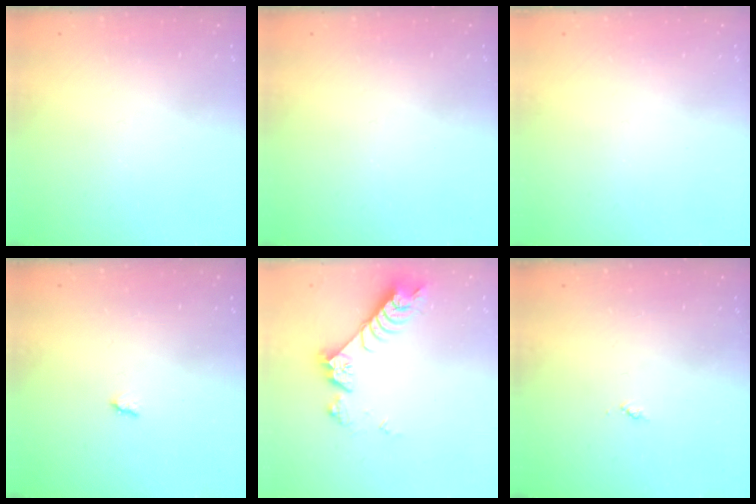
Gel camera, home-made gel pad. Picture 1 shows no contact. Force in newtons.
{"total": 0.0}
{"total": 0.0}
{"total": 1.7, "press": 1.6, "slide": 0.3}
{"total": 7.4, "press": 7.3, "slide": 1.1}
{"total": 3.4, "press": 3.4, "slide": 0.5}